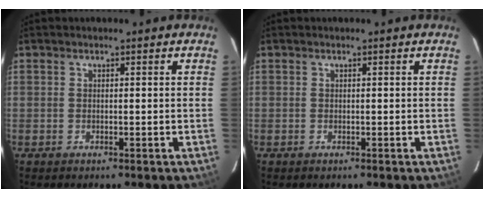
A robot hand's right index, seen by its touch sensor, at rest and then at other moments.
{"total": 0.0}